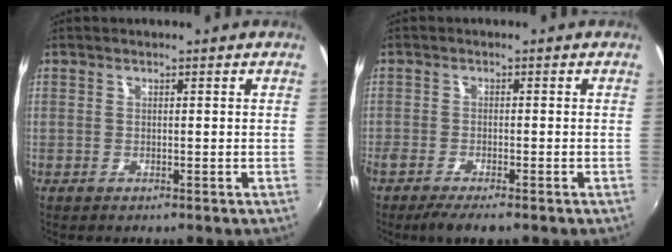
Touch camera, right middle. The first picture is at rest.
{"total": 4.3, "force": [-3.4, 0.5, 2.6], "torque": [-0.065, -0.018, -0.064]}